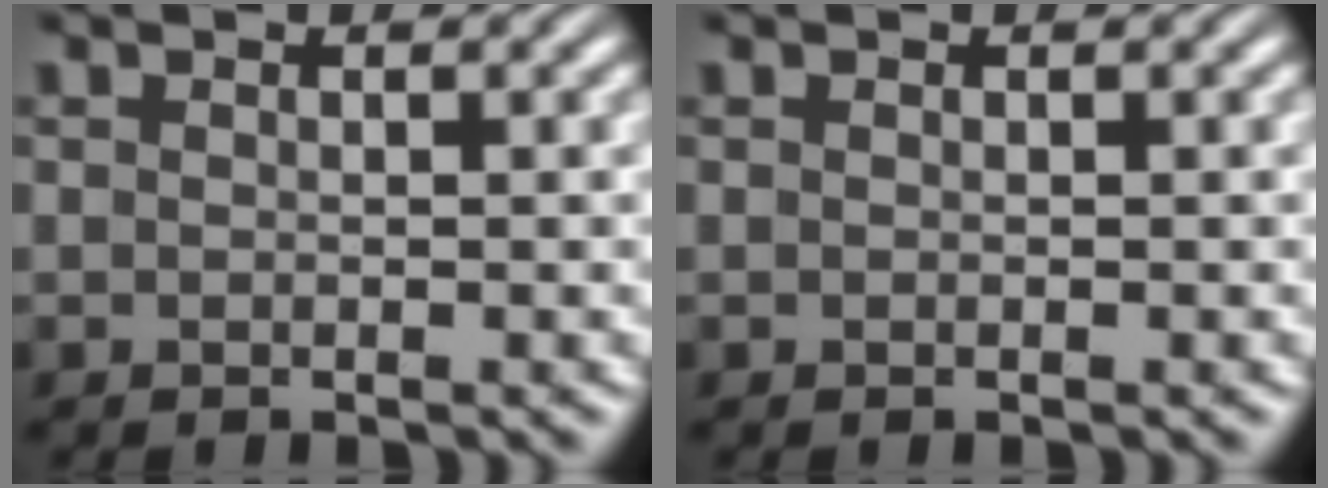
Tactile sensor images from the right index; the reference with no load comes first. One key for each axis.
{"total": 0.0}